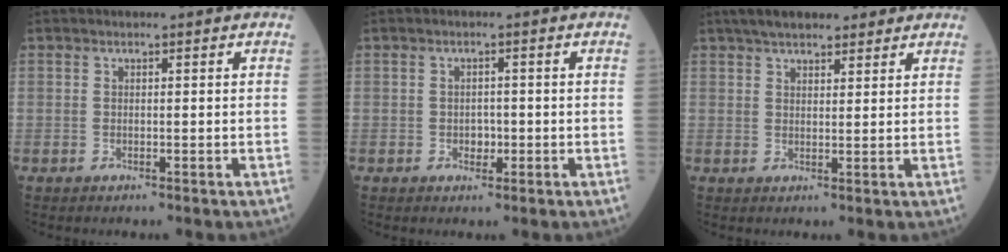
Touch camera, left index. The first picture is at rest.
{"total": 1.6, "force": [-0.6, 1.2, 0.9], "torque": [-0.012, 0.004, -0.006]}
{"total": 9.2, "force": [7.2, 3.0, 4.8], "torque": [-0.067, 0.031, 0.112]}